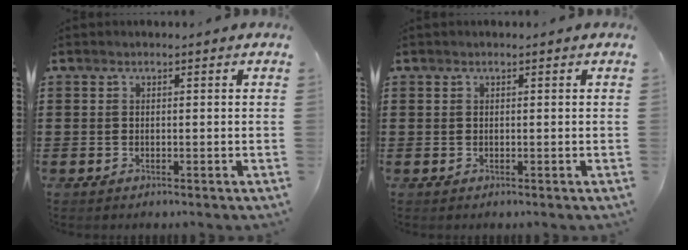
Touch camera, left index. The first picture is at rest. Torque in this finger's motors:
{"motor_torque": [0.14, 0.14, -0.01, -0.01]}